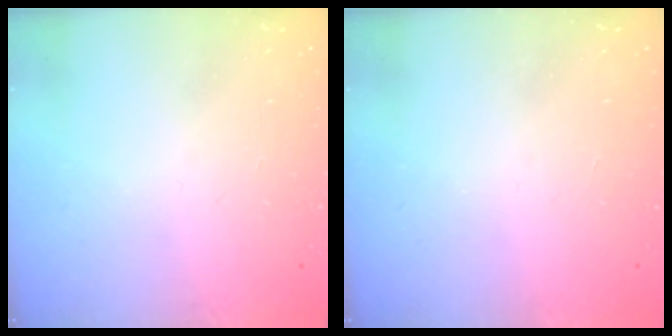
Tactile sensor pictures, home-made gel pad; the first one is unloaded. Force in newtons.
{"total": 1.5, "press": 1.5, "slide": 0.1}